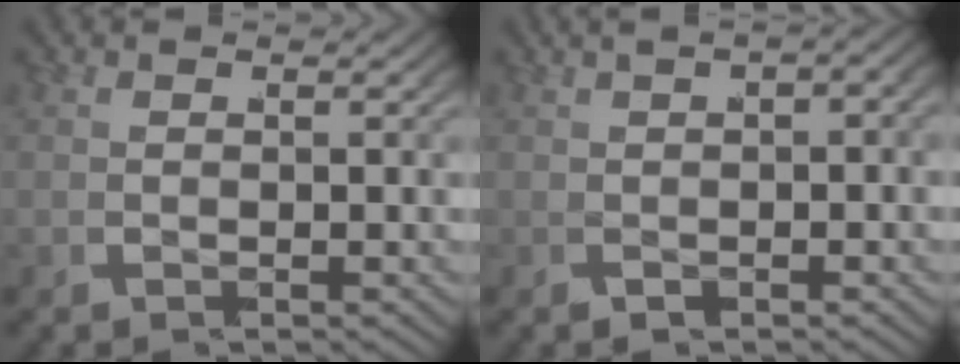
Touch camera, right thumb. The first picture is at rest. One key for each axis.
{"total": 4.5, "fx": 0.2, "fy": 2.5, "fz": 3.7, "tx": -0.059, "ty": 0.001, "tz": 0.000}